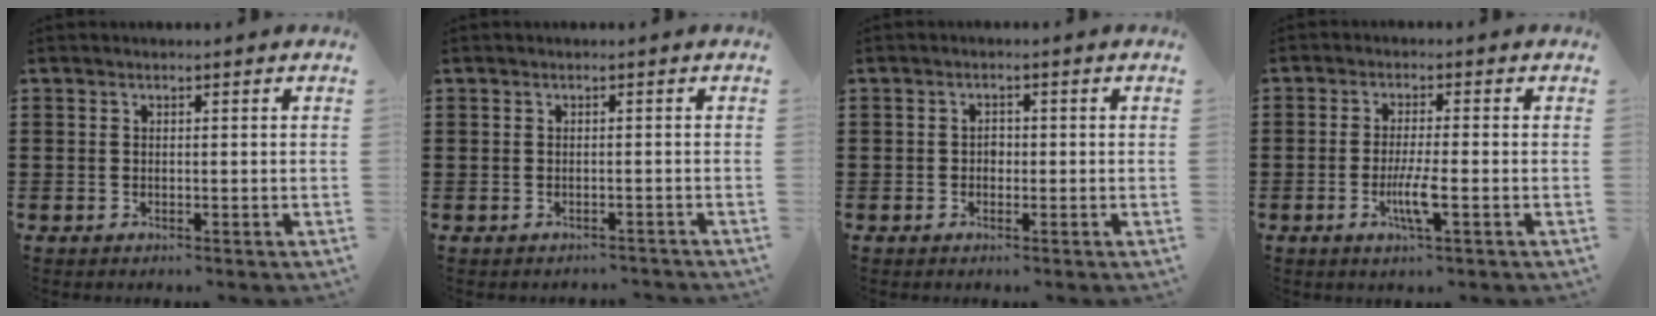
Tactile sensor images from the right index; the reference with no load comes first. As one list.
[{"total": 0.9, "force": [-0.9, 0.0, -0.1], "torque": [0.001, 0.000, -0.020]}, {"total": 1.3, "force": [-0.3, 0.9, 0.8], "torque": [-0.018, 0.002, -0.007]}, {"total": 4.8, "force": [-1.8, 0.5, 4.4], "torque": [-0.087, -0.011, -0.034]}]